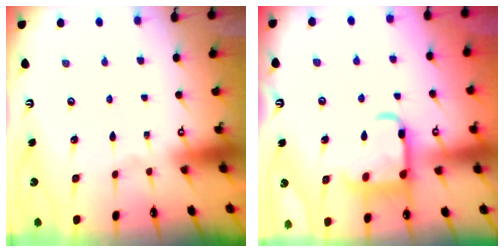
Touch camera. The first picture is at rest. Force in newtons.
{"total": 15.2, "press": 15.1, "slide": 1.4}